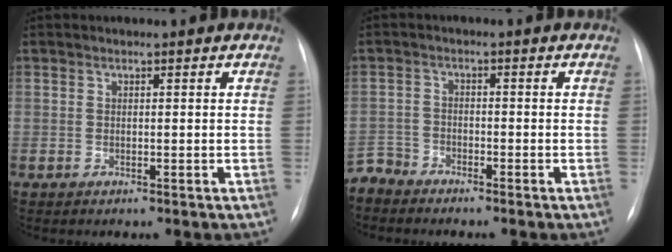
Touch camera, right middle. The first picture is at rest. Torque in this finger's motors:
{"motor_torque": [0.02, 0.03, 0.00, 0.00]}